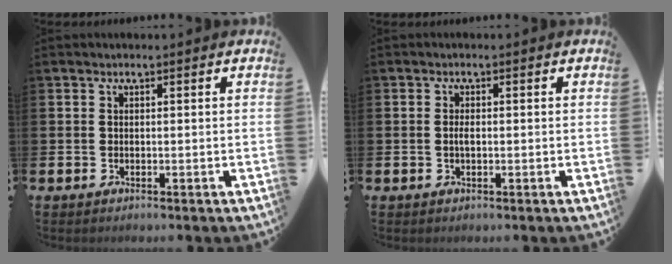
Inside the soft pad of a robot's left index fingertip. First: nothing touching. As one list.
[{"total": 1.1, "force": [-0.1, 0.4, 1.0], "torque": [-0.015, -0.001, -0.004]}]